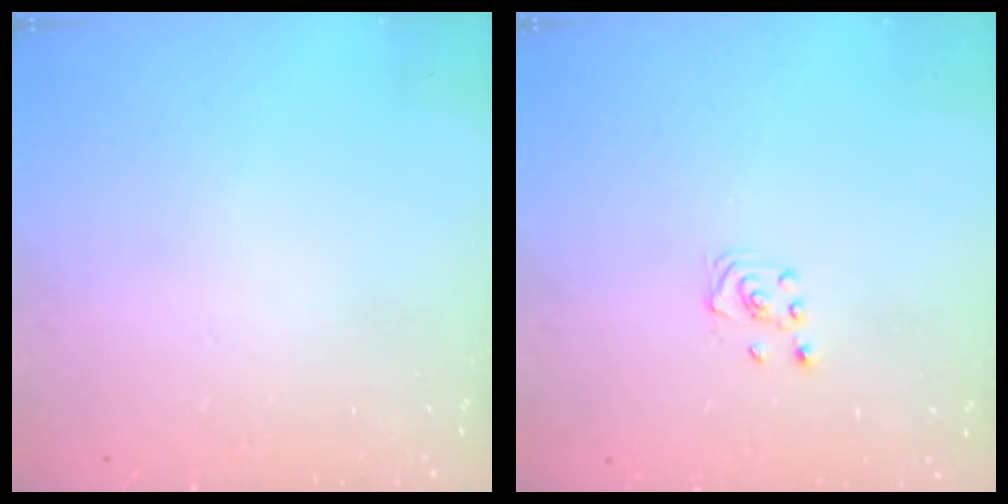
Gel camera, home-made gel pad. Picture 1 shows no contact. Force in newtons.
{"total": 1.9, "press": 1.8, "slide": 0.6}